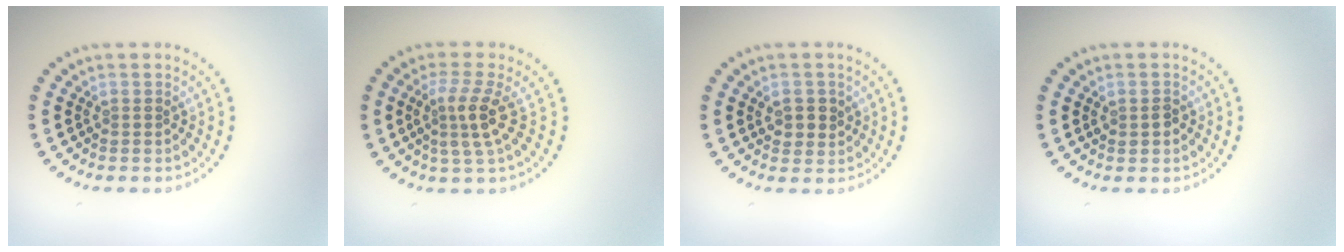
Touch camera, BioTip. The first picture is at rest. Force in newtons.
{"total": 3.0, "press": 2.4, "slide": 1.9}
{"total": 2.2, "press": 2.1, "slide": 0.5}
{"total": 1.2, "press": 1.2, "slide": 0.0}